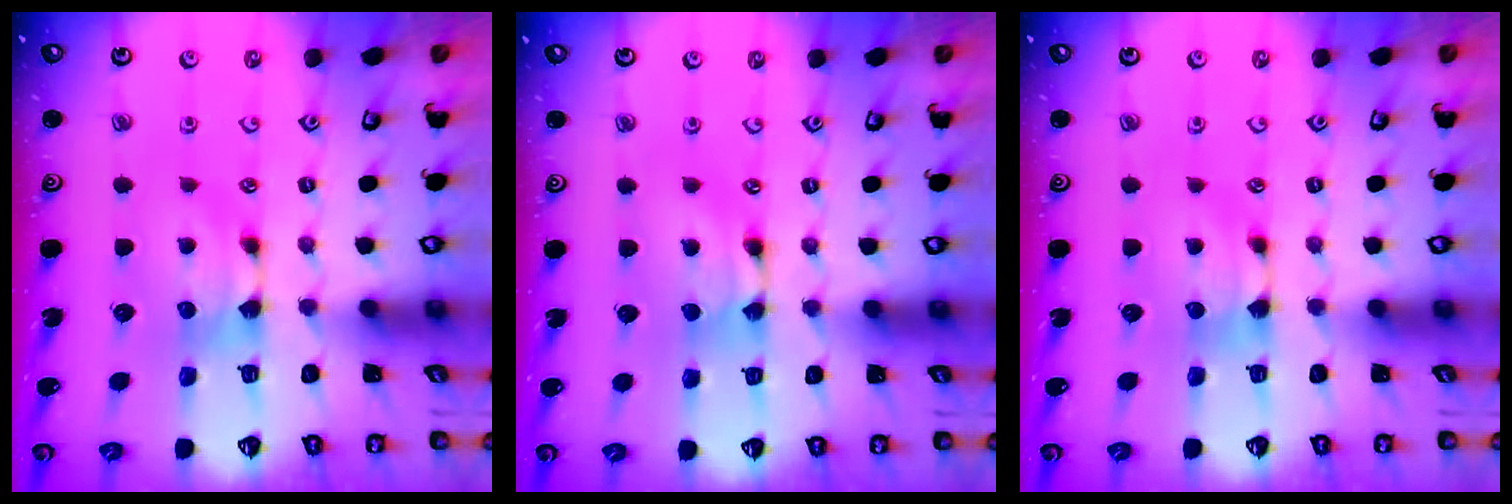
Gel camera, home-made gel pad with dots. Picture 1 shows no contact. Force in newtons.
{"total": 1.5, "press": 1.5, "slide": 0.1}
{"total": 0.0}